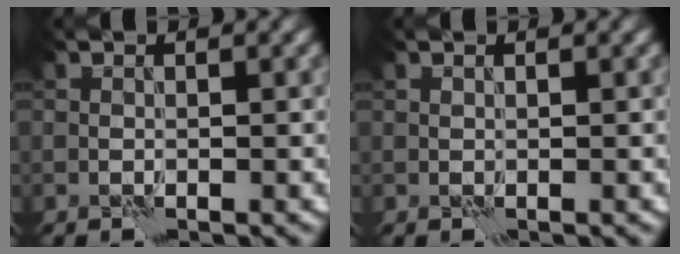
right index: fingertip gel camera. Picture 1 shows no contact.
{"total": 0.0}